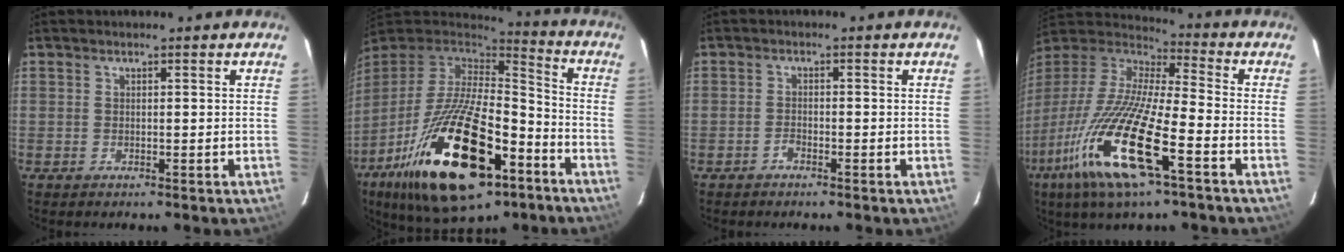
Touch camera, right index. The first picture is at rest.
{"total": 31.3, "force": [-15.6, 12.6, 24.0], "torque": [-0.459, -0.041, -0.254]}
{"total": 1.3, "force": [-1.2, 0.4, 0.5], "torque": [-0.013, 0.003, -0.025]}
{"total": 23.9, "force": [-12.0, 3.9, 20.3], "torque": [-0.393, -0.060, -0.236]}